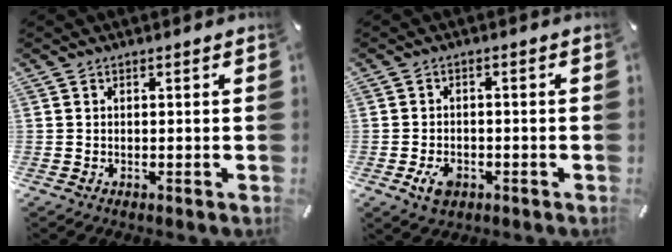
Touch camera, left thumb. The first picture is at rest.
{"total": 4.4, "force": [-2.0, 3.0, 2.5], "torque": [-0.063, 0.003, -0.040]}